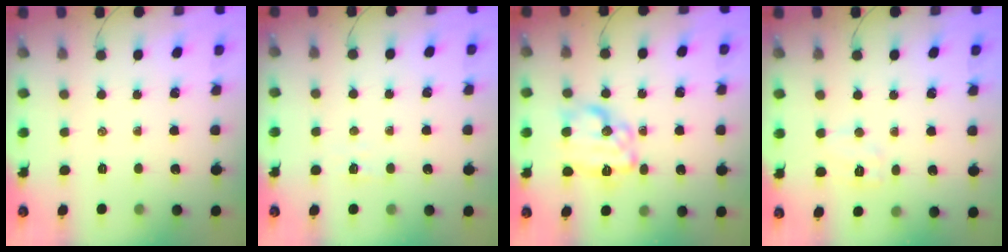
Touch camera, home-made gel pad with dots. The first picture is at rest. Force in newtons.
{"total": 2.2, "press": 2.0, "slide": 0.8}
{"total": 15.6, "press": 15.6, "slide": 1.0}
{"total": 6.7, "press": 6.6, "slide": 1.1}